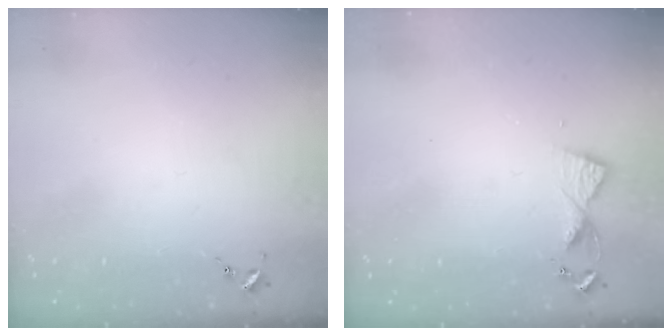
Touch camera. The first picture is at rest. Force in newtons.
{"total": 5.5, "press": 5.4, "slide": 0.6}